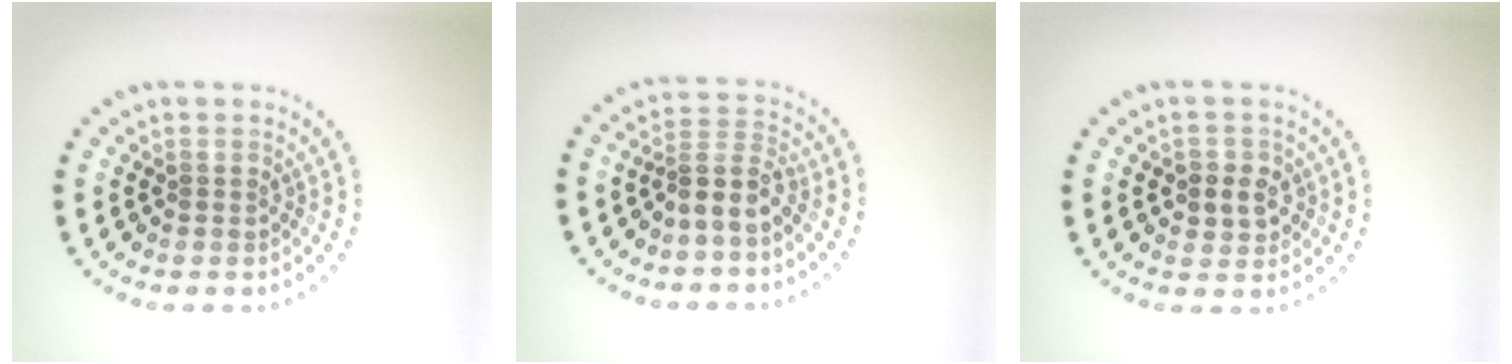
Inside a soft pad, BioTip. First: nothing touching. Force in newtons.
{"total": 2.9, "press": 2.2, "slide": 1.9}
{"total": 2.5, "press": 2.4, "slide": 0.7}